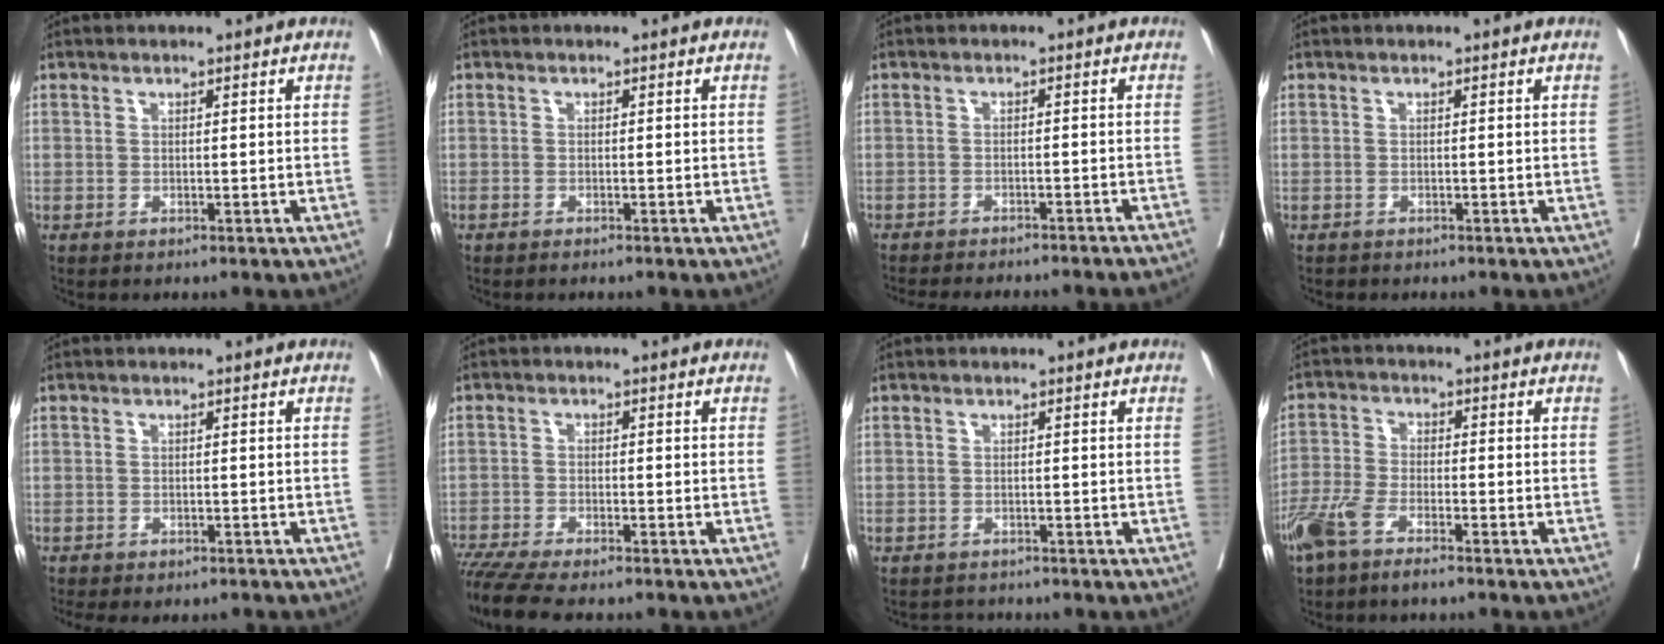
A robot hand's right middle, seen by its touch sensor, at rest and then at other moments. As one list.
[{"total": 1.0, "force": [-0.9, 0.0, 0.5], "torque": [-0.009, -0.002, -0.012]}, {"total": 17.3, "force": [-15.9, 1.3, 6.5], "torque": [-0.106, -0.028, -0.196]}, {"total": 0.6, "force": [-0.5, 0.2, 0.0], "torque": [-0.011, -0.001, -0.011]}, {"total": 5.1, "force": [-4.3, 2.1, 1.8], "torque": [-0.019, 0.003, -0.057]}, {"total": 8.3, "force": [-7.2, 0.4, 4.1], "torque": [-0.066, -0.016, -0.120]}, {"total": 1.5, "force": [-1.3, 0.6, -0.5], "torque": [0.005, -0.004, -0.023]}, {"total": 6.1, "force": [-4.4, 1.5, 4.0], "torque": [-0.096, -0.006, -0.089]}]